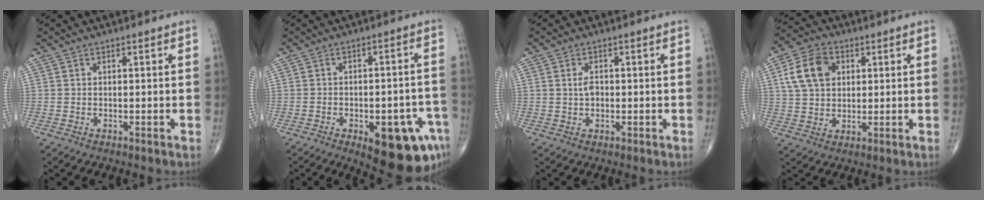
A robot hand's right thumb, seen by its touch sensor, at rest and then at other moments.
{"total": 15.1, "force": [-6.9, 6.0, 12.0], "torque": [-0.104, 0.032, -0.073]}
{"total": 2.2, "force": [0.1, 1.3, 1.7], "torque": [-0.031, 0.000, 0.002]}
{"total": 10.3, "force": [3.0, 7.3, 6.5], "torque": [-0.107, 0.006, 0.052]}